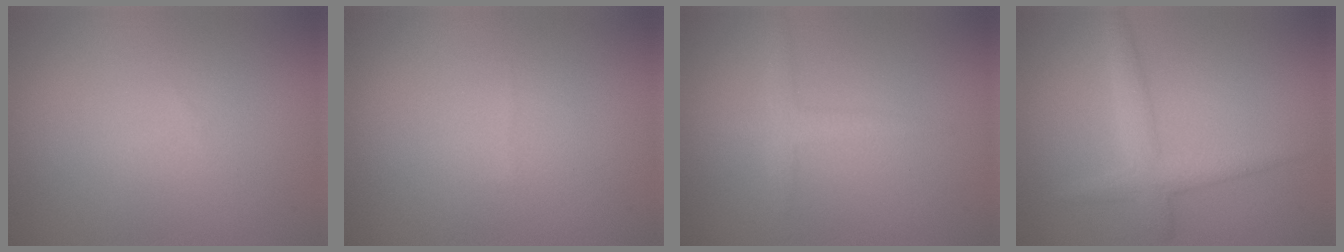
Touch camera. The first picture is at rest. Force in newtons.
{"total": 0.0}
{"total": 1.9, "press": 1.9, "slide": 0.1}
{"total": 2.7, "press": 2.7, "slide": 0.2}